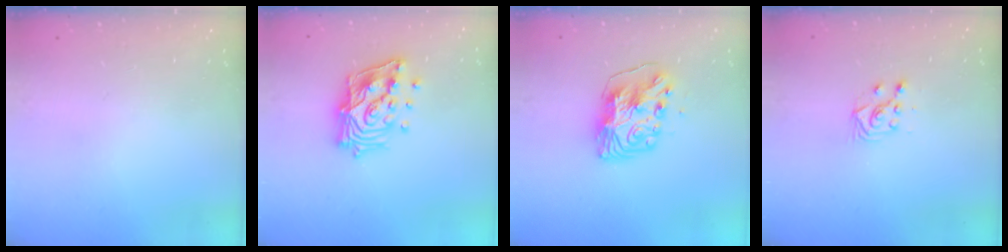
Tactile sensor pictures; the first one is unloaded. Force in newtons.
{"total": 16.3, "press": 16.1, "slide": 2.3}
{"total": 9.2, "press": 9.1, "slide": 1.1}
{"total": 5.7, "press": 5.6, "slide": 0.9}